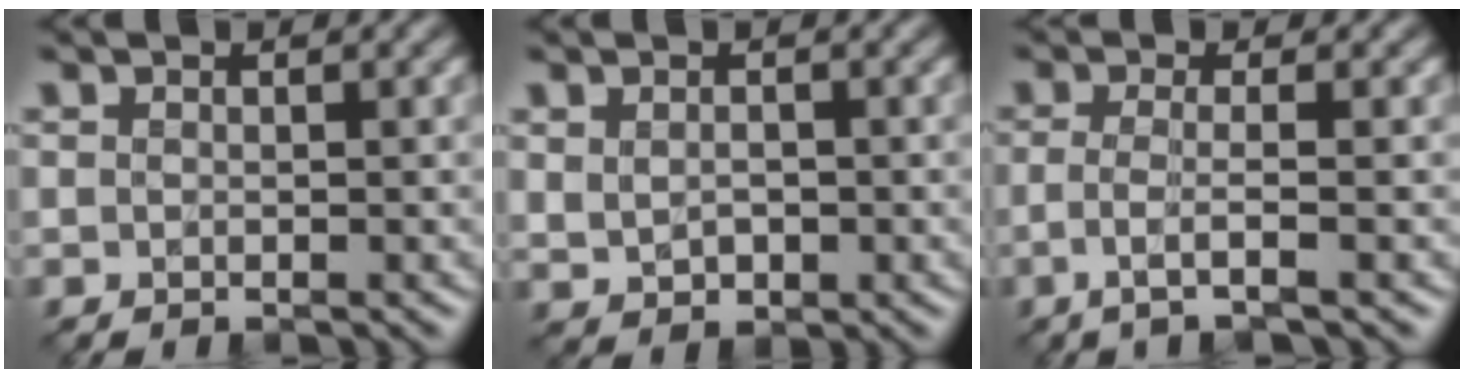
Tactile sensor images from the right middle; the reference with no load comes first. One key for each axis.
{"total": 1.8, "fx": 0.1, "fy": 1.2, "fz": 1.3, "tx": -0.026, "ty": -0.005, "tz": 0.008}
{"total": 2.8, "fx": -0.8, "fy": 0.7, "fz": 2.6, "tx": -0.048, "ty": -0.008, "tz": -0.025}